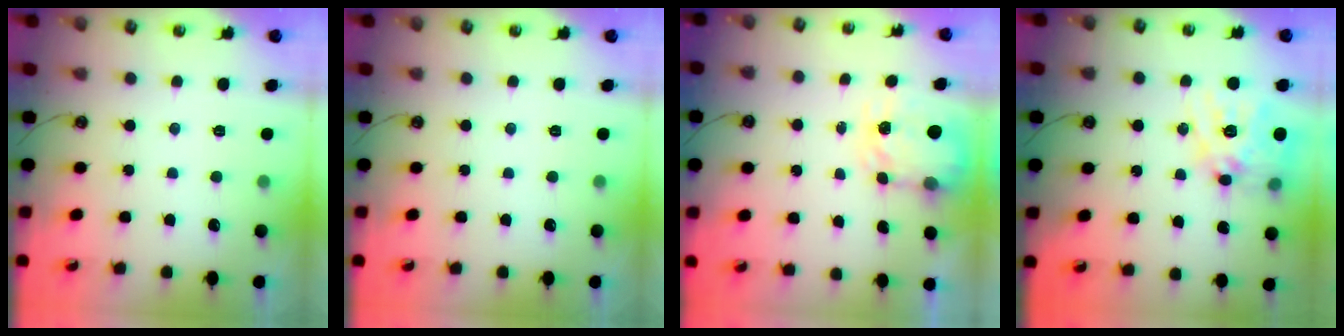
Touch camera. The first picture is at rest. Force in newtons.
{"total": 0.0}
{"total": 3.8, "press": 3.8, "slide": 0.5}
{"total": 17.8, "press": 17.7, "slide": 1.6}